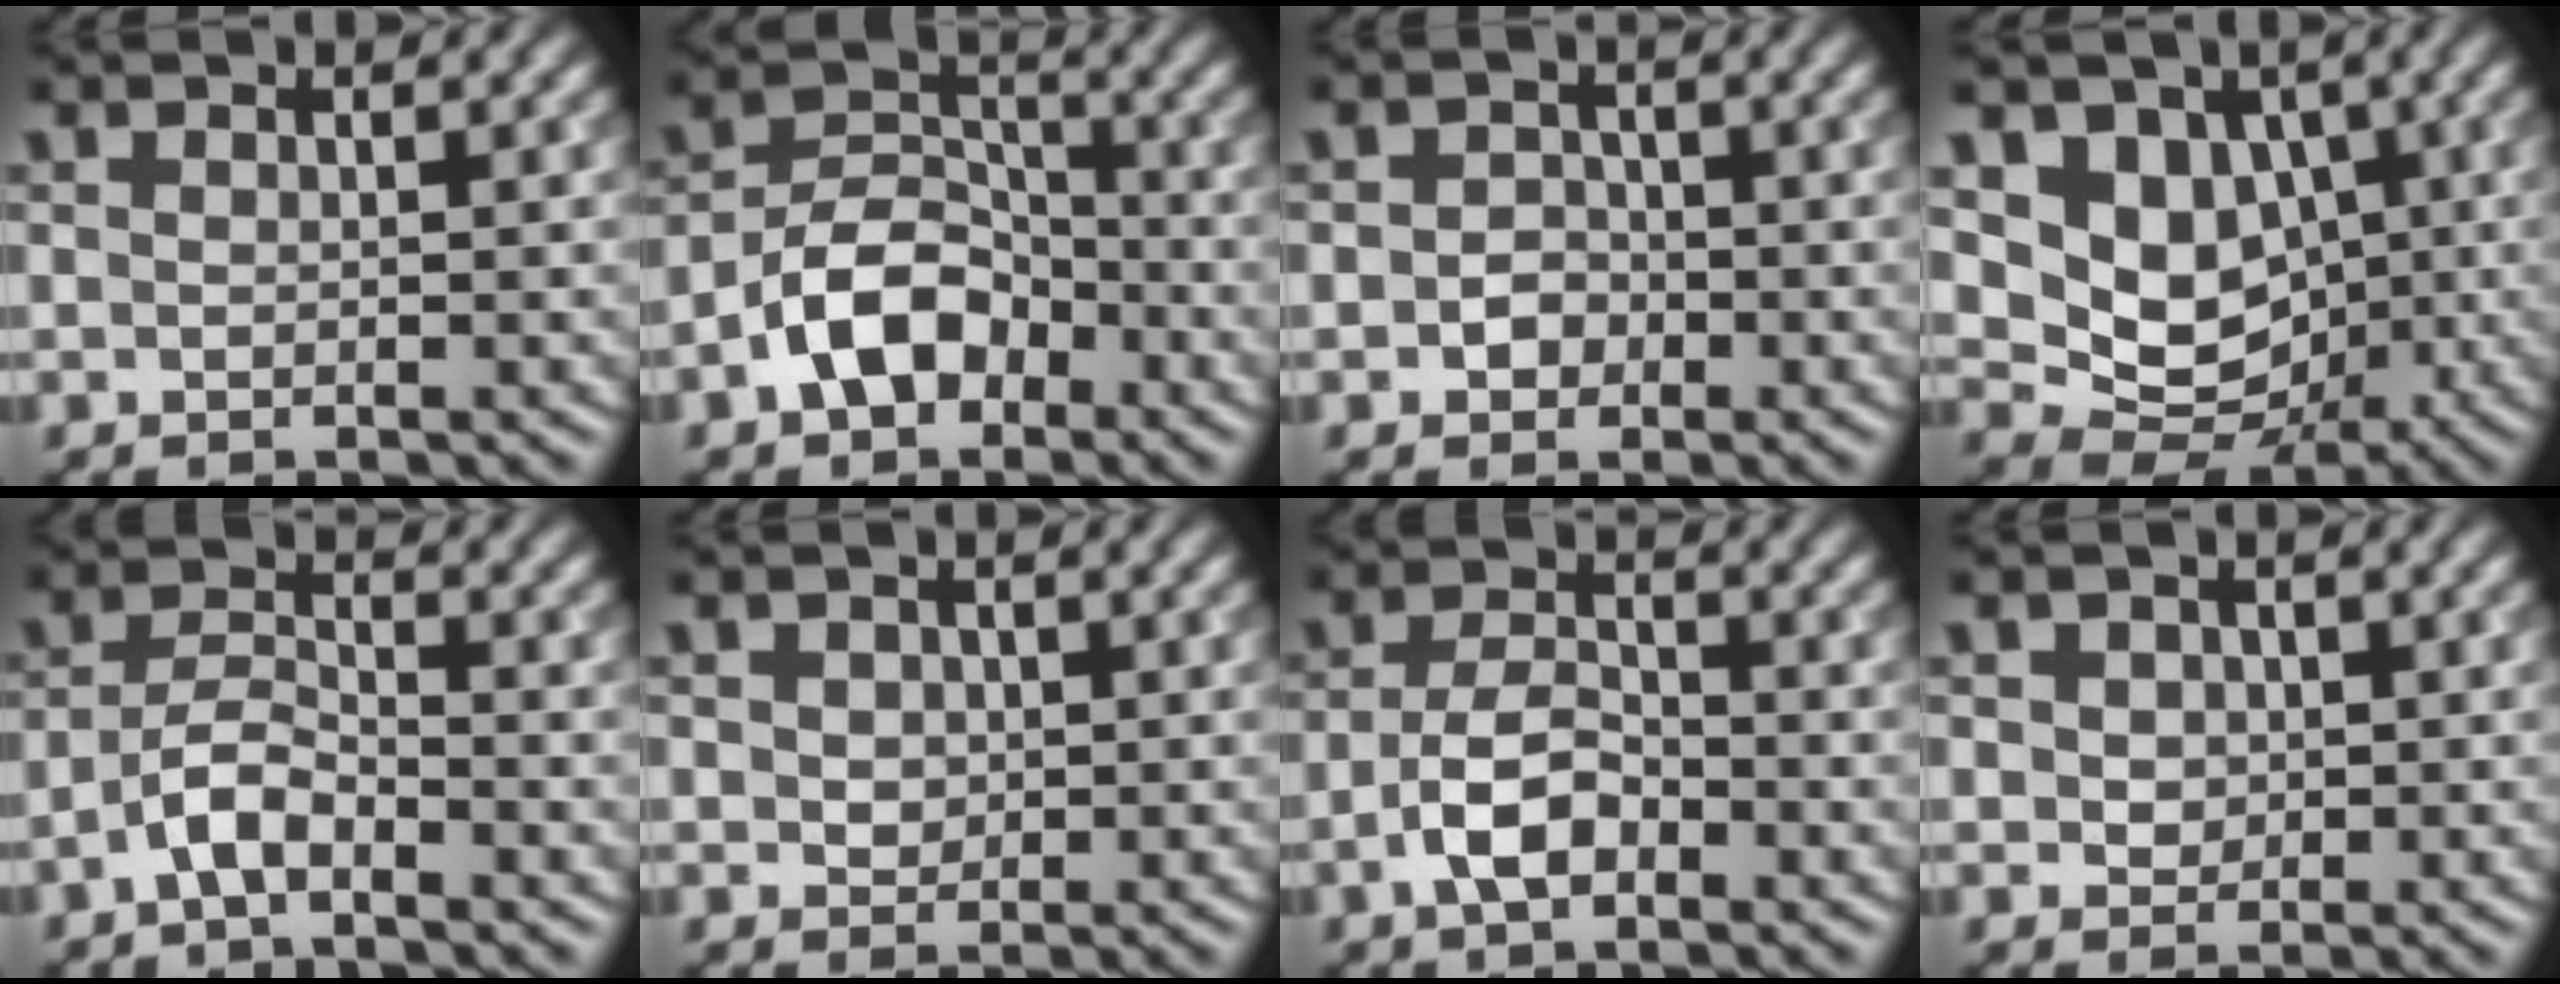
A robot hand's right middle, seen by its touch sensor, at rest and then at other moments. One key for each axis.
{"total": 5.3, "fx": -2.9, "fy": 3.3, "fz": 3.0, "tx": -0.051, "ty": 0.009, "tz": -0.060}
{"total": 1.7, "fx": -0.5, "fy": 1.5, "fz": 0.6, "tx": -0.004, "ty": 0.002, "tz": -0.012}
{"total": 7.5, "fx": 1.3, "fy": 5.9, "fz": 4.4, "tx": -0.064, "ty": -0.012, "tz": 0.014}
{"total": 2.7, "fx": -1.8, "fy": 0.9, "fz": 1.9, "tx": -0.040, "ty": 0.008, "tz": -0.041}
{"total": 1.3, "fx": 0.2, "fy": 1.1, "fz": 0.6, "tx": -0.011, "ty": -0.003, "tz": 0.007}
{"total": 3.6, "fx": -1.6, "fy": 1.7, "fz": 2.7, "tx": -0.052, "ty": 0.004, "tz": -0.036}
{"total": 1.6, "fx": 0.5, "fy": 1.4, "fz": 0.7, "tx": -0.010, "ty": 0.007, "tz": 0.008}